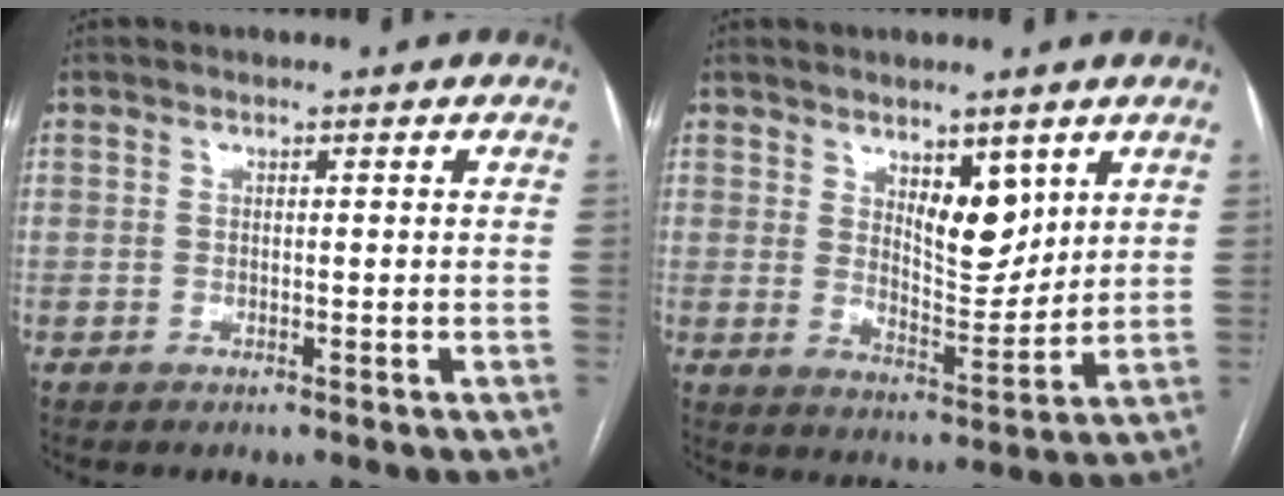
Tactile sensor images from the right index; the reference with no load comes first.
{"total": 7.2, "force": [3.7, 3.0, 5.4], "torque": [-0.087, -0.013, 0.069]}